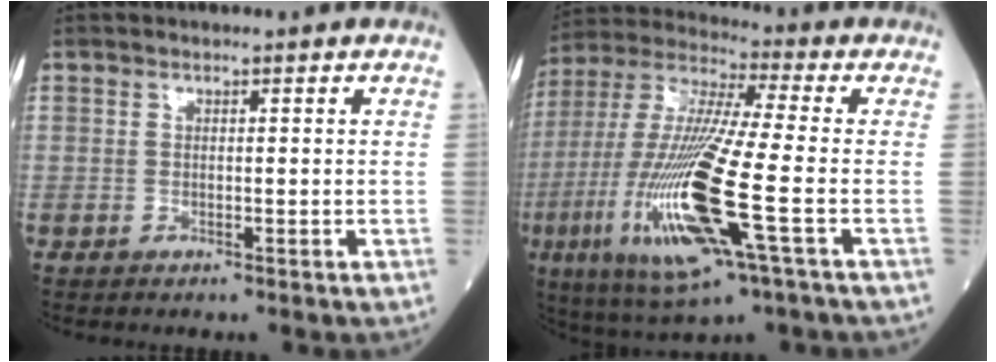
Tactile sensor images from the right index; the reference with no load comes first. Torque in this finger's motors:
{"motor_torque": [2.14, 0.00, 1.05, 0.21]}